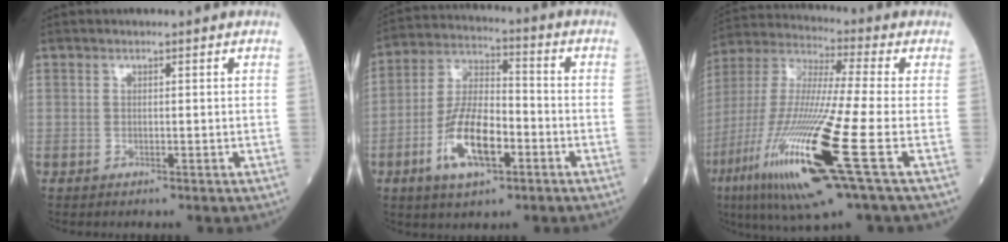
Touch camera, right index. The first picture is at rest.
{"total": 12.1, "force": [-4.7, 4.4, 10.3], "torque": [-0.211, 0.003, -0.086]}
{"total": 22.6, "force": [-8.1, 0.8, 21.0], "torque": [-0.450, -0.046, -0.157]}